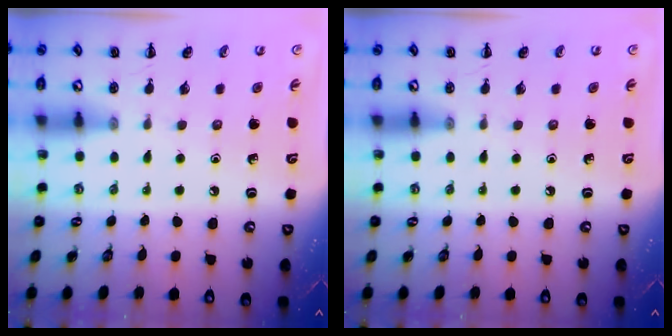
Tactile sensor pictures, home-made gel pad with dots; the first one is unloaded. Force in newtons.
{"total": 0.0}